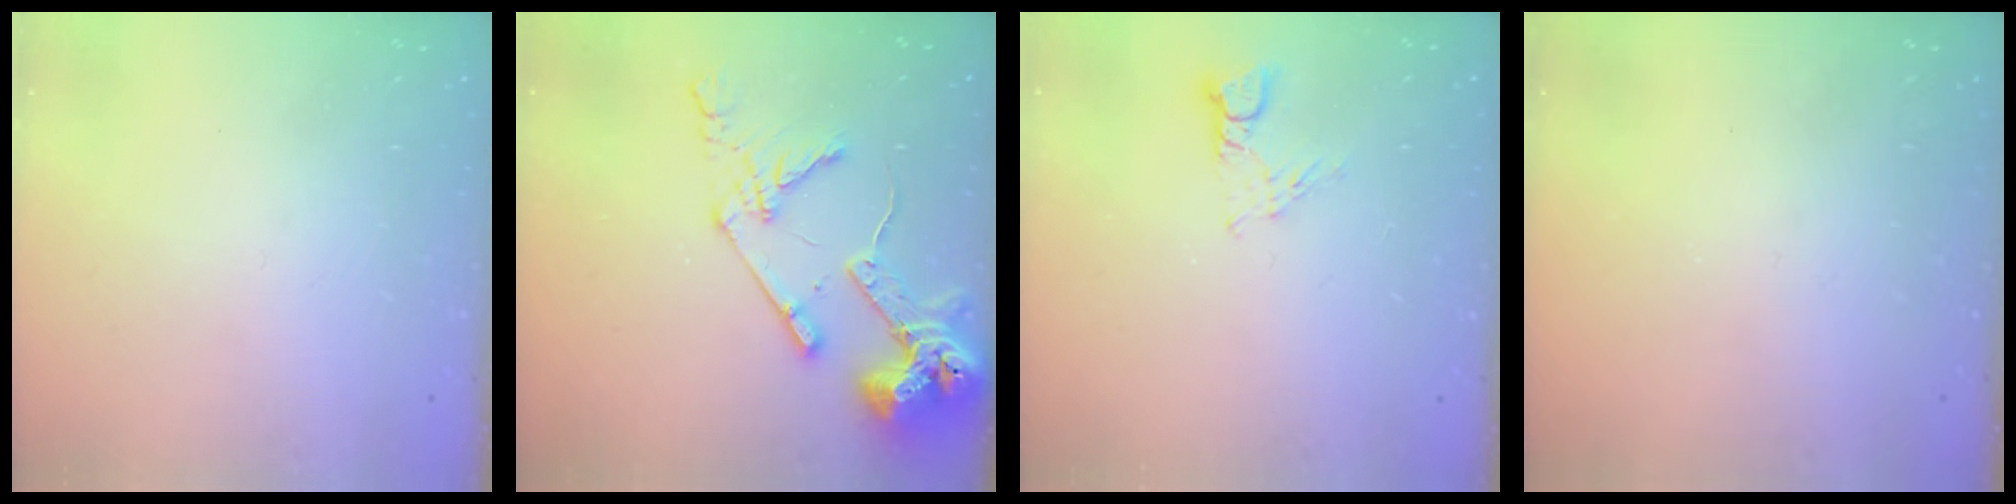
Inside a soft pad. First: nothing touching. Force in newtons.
{"total": 15.3, "press": 15.1, "slide": 2.1}
{"total": 3.8, "press": 3.8, "slide": 0.4}
{"total": 0.0}